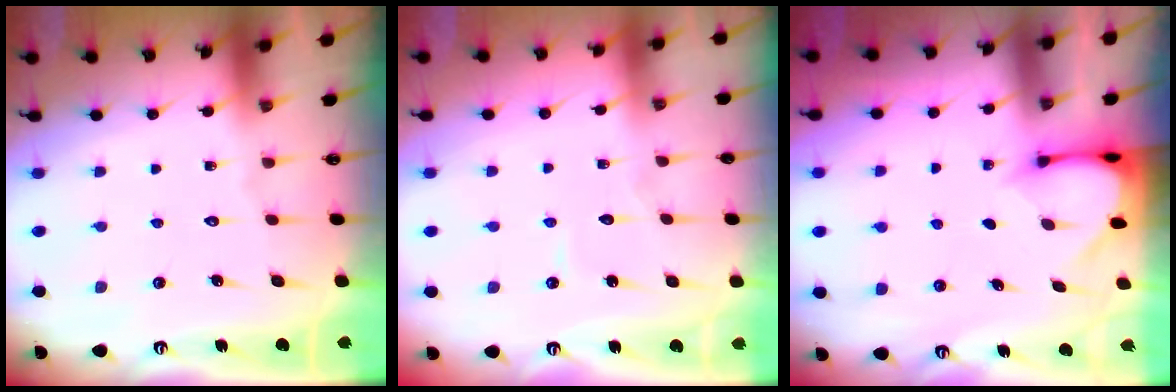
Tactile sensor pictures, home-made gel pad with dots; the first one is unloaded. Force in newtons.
{"total": 3.8, "press": 3.8, "slide": 0.3}
{"total": 3.2, "press": 3.2, "slide": 0.3}